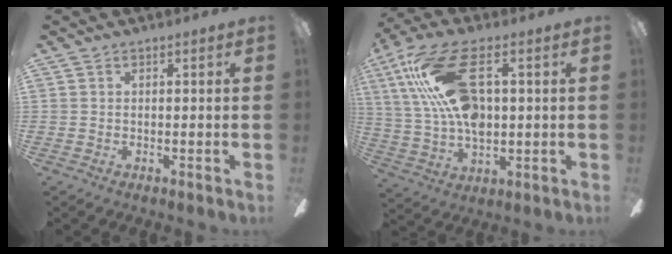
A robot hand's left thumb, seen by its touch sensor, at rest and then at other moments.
{"total": 19.6, "force": [5.6, 9.8, 16.0], "torque": [-0.331, -0.005, 0.094]}